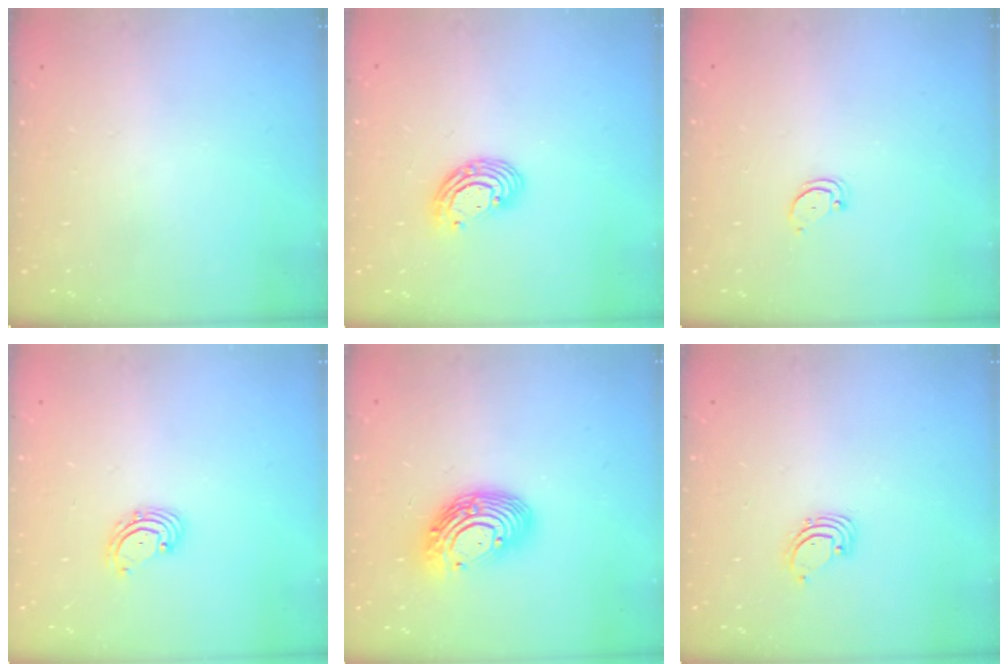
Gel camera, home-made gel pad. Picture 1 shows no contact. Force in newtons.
{"total": 8.4, "press": 8.3, "slide": 1.4}
{"total": 2.7, "press": 2.7, "slide": 0.2}
{"total": 2.6, "press": 2.5, "slide": 0.6}
{"total": 13.2, "press": 13.2, "slide": 0.8}
{"total": 1.4, "press": 1.4, "slide": 0.1}